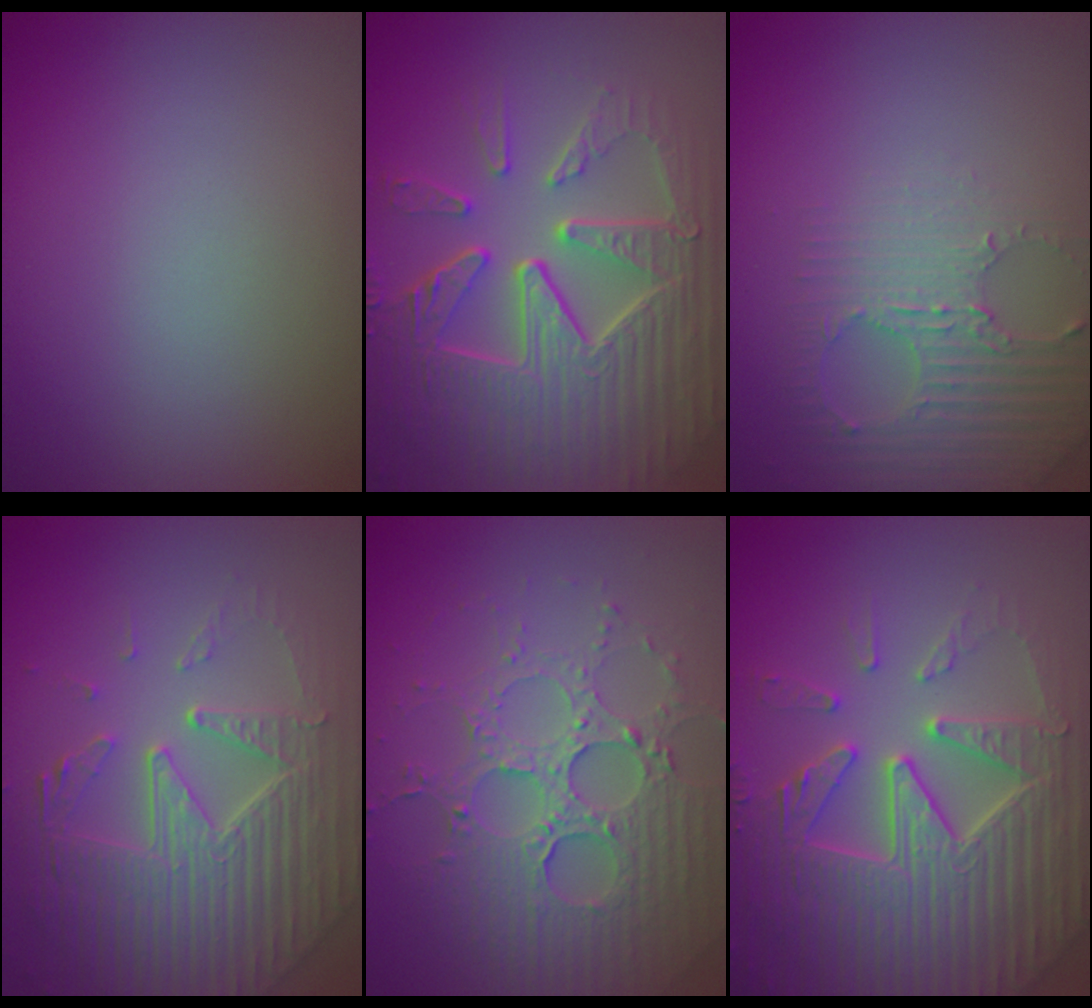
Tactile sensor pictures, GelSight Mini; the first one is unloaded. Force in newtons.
{"total": 9.7, "press": 6.5, "slide": 7.2}
{"total": 2.9, "press": 2.7, "slide": 1.1}
{"total": 7.4, "press": 5.4, "slide": 5.0}
{"total": 5.1, "press": 4.5, "slide": 2.3}
{"total": 7.8, "press": 7.6, "slide": 1.5}